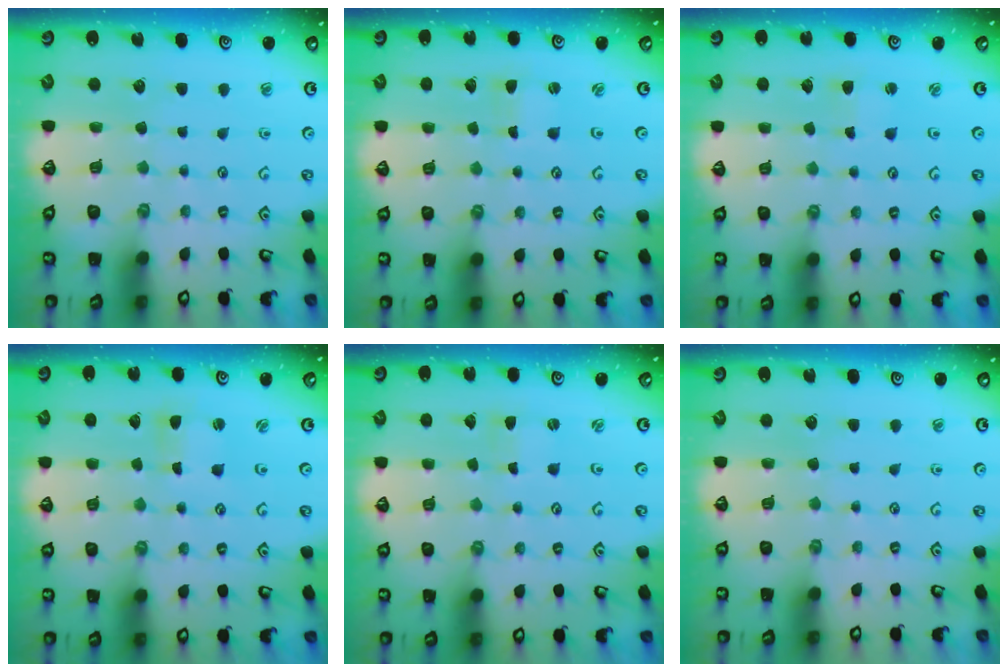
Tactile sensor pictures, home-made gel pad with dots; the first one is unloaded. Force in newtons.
{"total": 0.8, "press": 0.8, "slide": 0.0}
{"total": 2.0, "press": 2.0, "slide": 0.3}
{"total": 1.2, "press": 1.2, "slide": 0.3}
{"total": 0.7, "press": 0.7, "slide": 0.0}
{"total": 0.0}